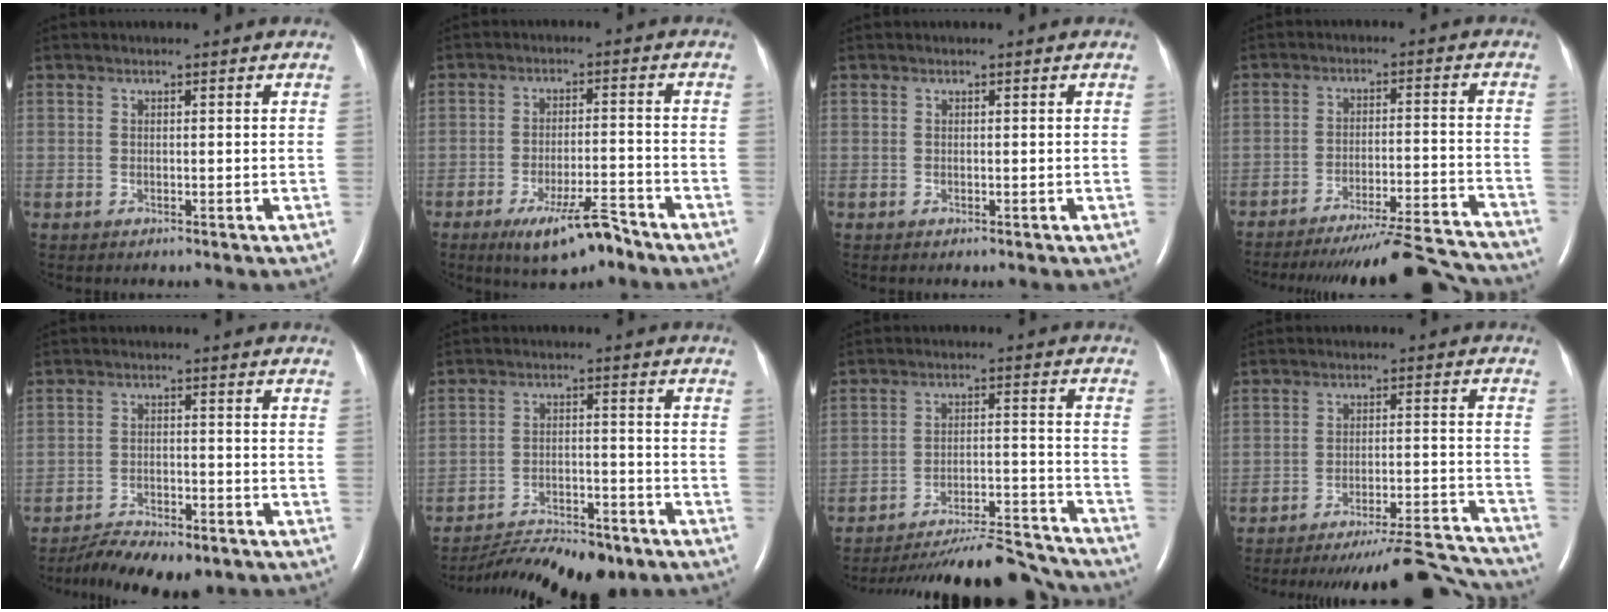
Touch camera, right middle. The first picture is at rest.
{"total": 8.4, "force": [-5.9, 1.7, 5.7], "torque": [-0.099, -0.010, -0.093]}
{"total": 0.0}
{"total": 18.6, "force": [-17.8, 0.3, 5.2], "torque": [-0.059, -0.014, -0.244]}
{"total": 9.9, "force": [-8.2, 2.9, 4.7], "torque": [-0.075, -0.007, -0.124]}
{"total": 13.6, "force": [-11.9, 3.2, 5.7], "torque": [-0.092, -0.004, -0.178]}
{"total": 19.9, "force": [-18.9, 2.3, 5.9], "torque": [-0.080, -0.001, -0.267]}
{"total": 19.0, "force": [-18.5, 0.2, 4.3], "torque": [-0.034, -0.001, -0.247]}